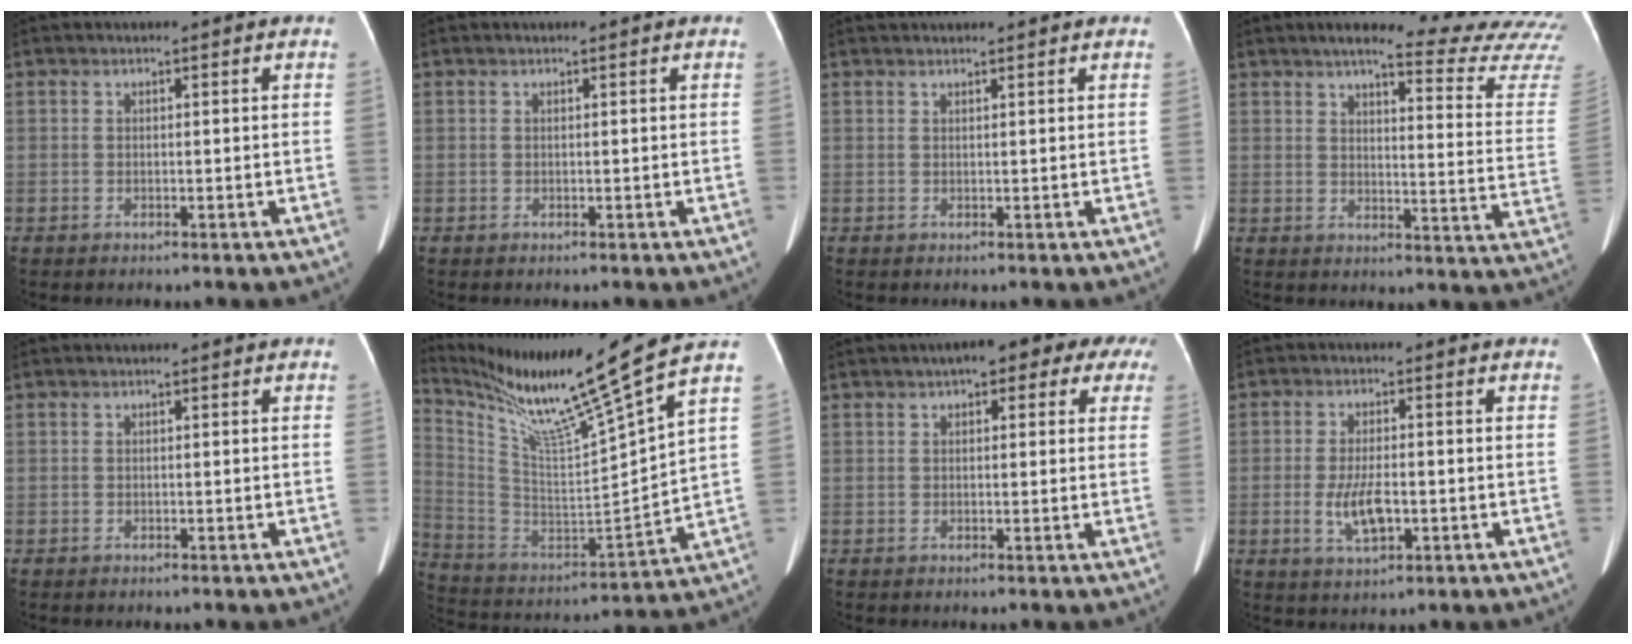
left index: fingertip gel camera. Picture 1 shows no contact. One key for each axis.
{"total": 0.0}
{"total": 4.6, "fx": 4.3, "fy": 0.3, "fz": 1.6, "tx": -0.019, "ty": 0.034, "tz": 0.054}
{"total": 22.2, "fx": 20.3, "fy": 1.4, "fz": 8.8, "tx": -0.101, "ty": -0.097, "tz": 0.221}
{"total": 0.0}
{"total": 21.1, "fx": 16.5, "fy": -2.6, "fz": 12.9, "tx": -0.236, "ty": -0.050, "tz": 0.284}
{"total": 10.6, "fx": 6.1, "fy": 3.9, "fz": 7.6, "tx": -0.077, "ty": 0.039, "tz": 0.064}
{"total": 5.5, "fx": -1.4, "fy": 1.9, "fz": 5.0, "tx": -0.102, "ty": -0.005, "tz": -0.021}